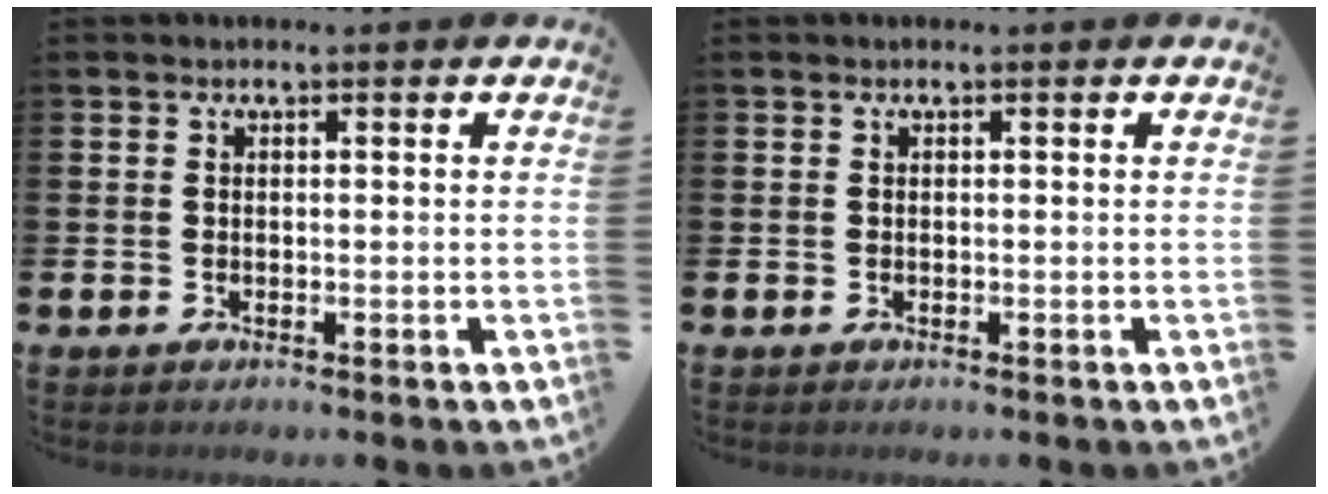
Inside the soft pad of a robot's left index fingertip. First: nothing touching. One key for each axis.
{"total": 0.0}